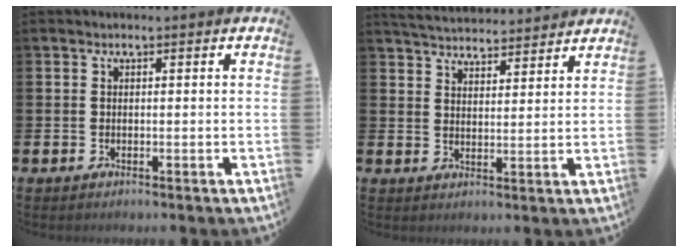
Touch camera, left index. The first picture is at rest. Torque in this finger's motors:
{"motor_torque": [0.47, -0.81, 0.14, 0.07]}